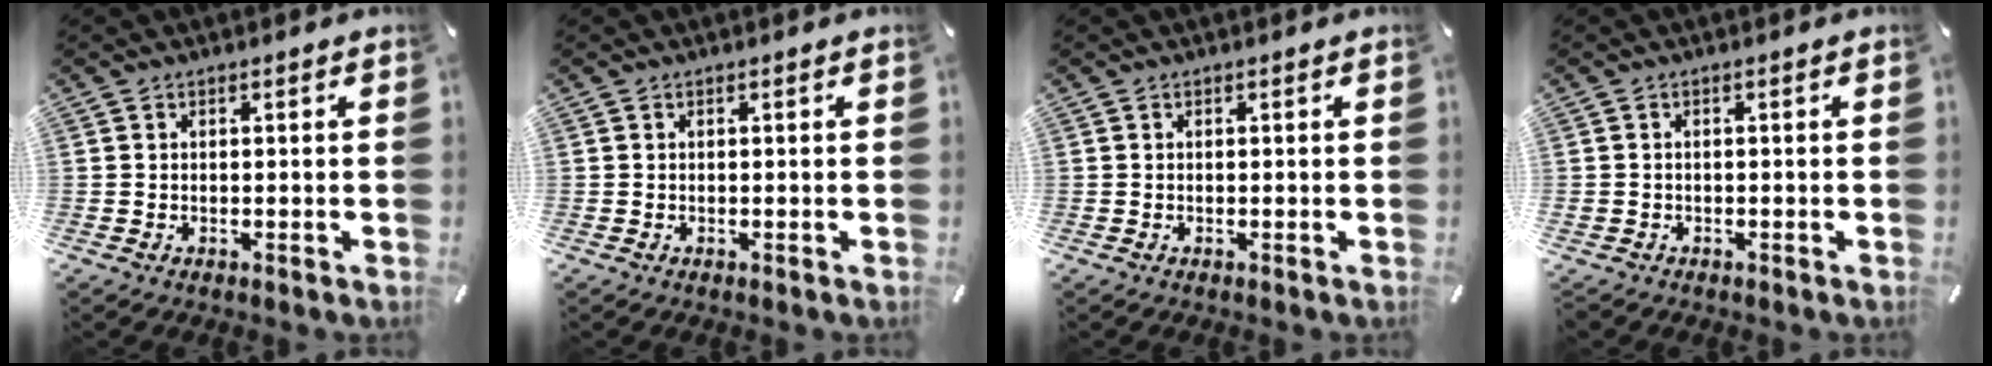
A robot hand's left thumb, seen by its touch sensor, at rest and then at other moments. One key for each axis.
{"total": 0.0}
{"total": 0.0}
{"total": 1.0, "fx": -0.6, "fy": 0.7, "fz": 0.3, "tx": -0.007, "ty": 0.002, "tz": -0.014}